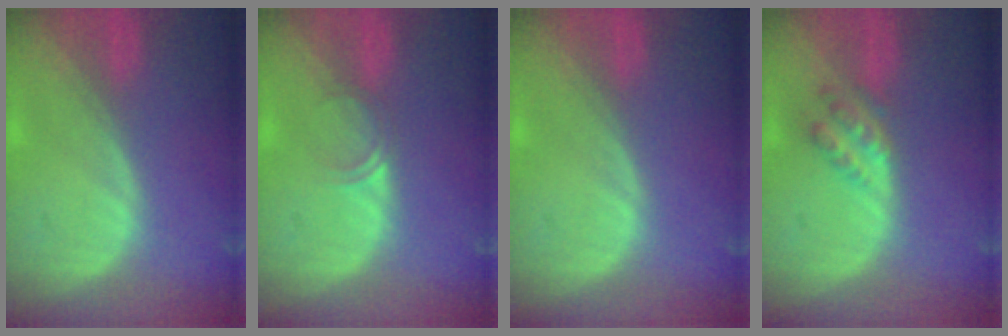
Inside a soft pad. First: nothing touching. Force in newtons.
{"total": 1.8, "press": 1.5, "slide": 1.1}
{"total": 0.0}
{"total": 4.5, "press": 3.9, "slide": 2.2}